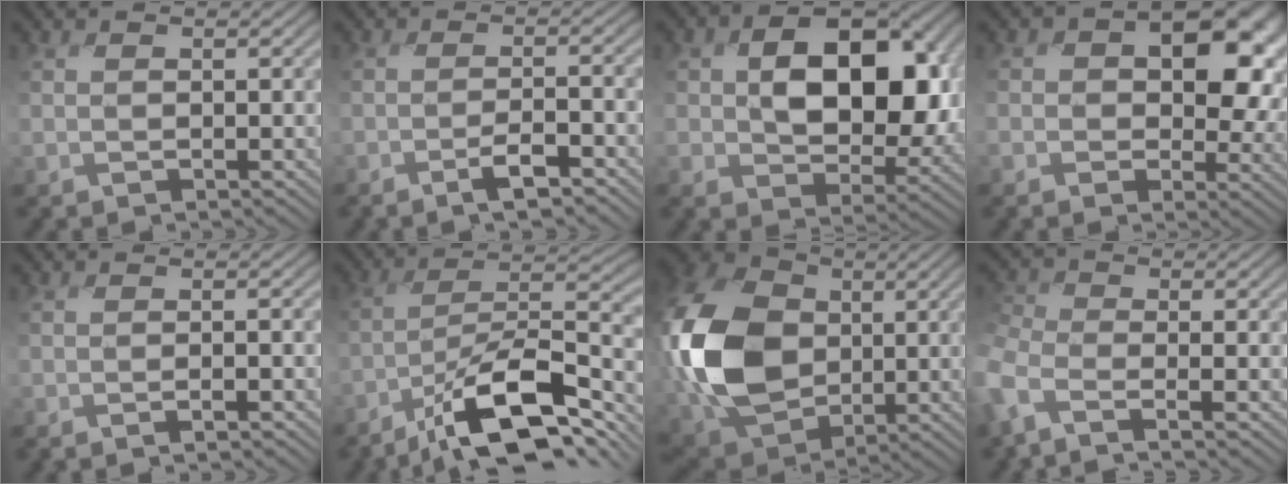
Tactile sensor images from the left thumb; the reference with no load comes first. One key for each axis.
{"total": 3.1, "fx": -2.4, "fy": 0.2, "fz": 1.9, "tx": -0.033, "ty": -0.002, "tz": -0.053}
{"total": 12.8, "fx": 1.4, "fy": 8.9, "fz": 9.2, "tx": -0.149, "ty": -0.011, "tz": 0.029}
{"total": 11.1, "fx": 1.8, "fy": 7.7, "fz": 7.8, "tx": -0.131, "ty": -0.012, "tz": 0.036}
{"total": 1.3, "fx": -1.0, "fy": -0.1, "fz": 0.9, "tx": -0.012, "ty": 0.000, "tz": -0.020}
{"total": 13.2, "fx": -9.0, "fy": 3.5, "fz": 8.9, "tx": -0.145, "ty": 0.006, "tz": -0.179}
{"total": 17.1, "fx": -0.7, "fy": 12.4, "fz": 11.7, "tx": -0.309, "ty": 0.003, "tz": -0.037}
{"total": 4.4, "fx": -3.4, "fy": 1.5, "fz": 2.4, "tx": -0.064, "ty": -0.005, "tz": -0.091}